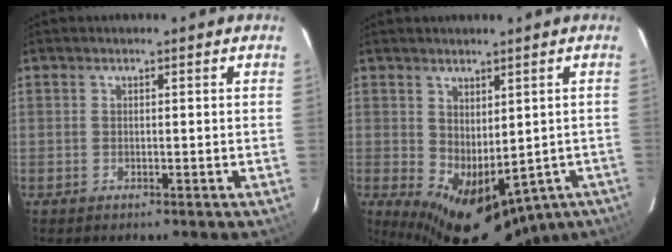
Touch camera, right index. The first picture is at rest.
{"total": 14.3, "force": [-4.9, 10.0, 8.9], "torque": [-0.152, -0.017, -0.037]}